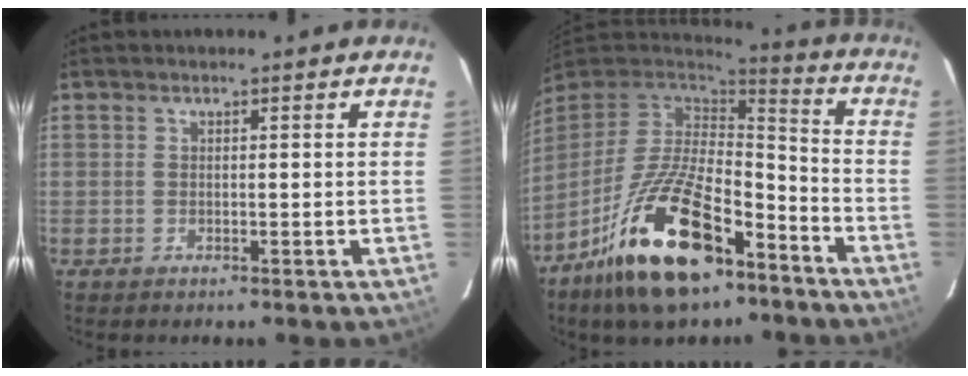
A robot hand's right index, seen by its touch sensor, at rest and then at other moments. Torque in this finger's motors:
{"motor_torque": [1.22, -0.48, 1.06, 0.21]}